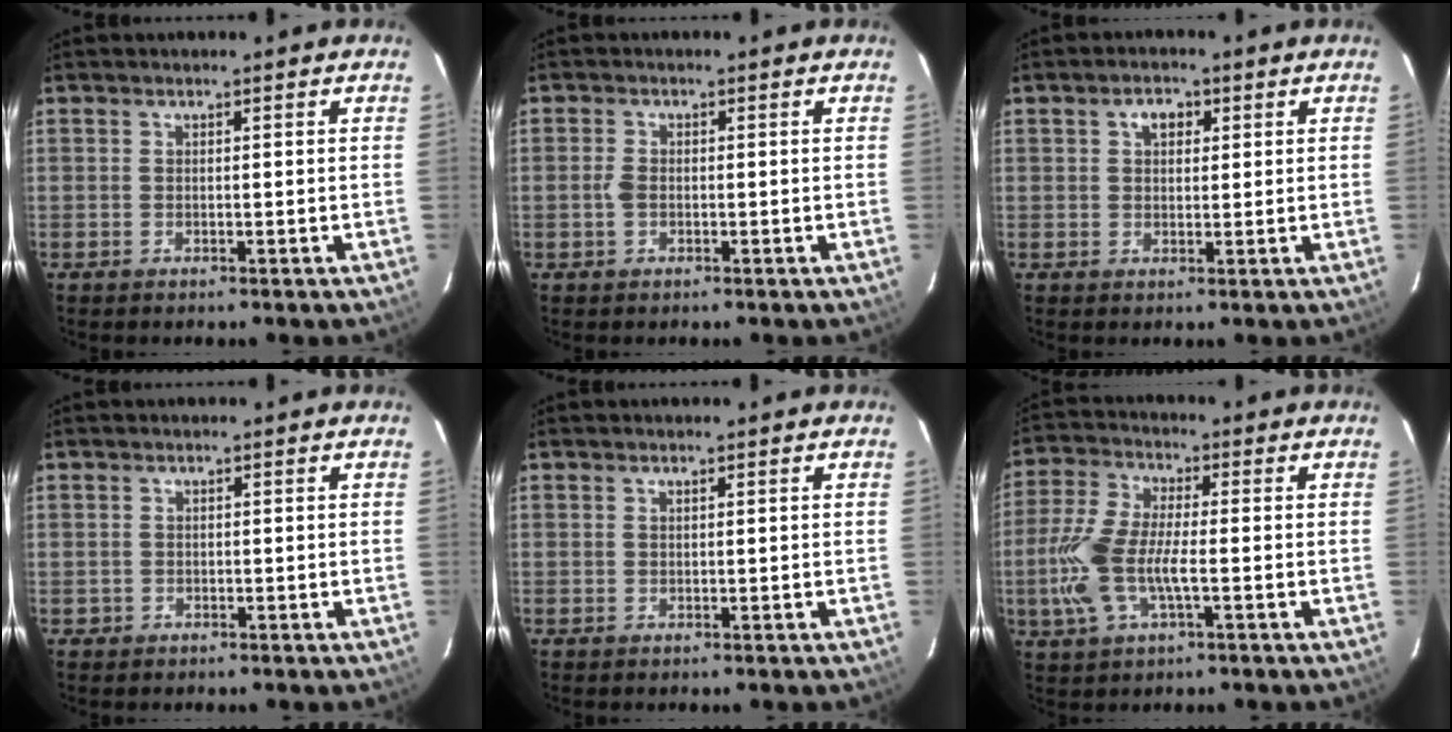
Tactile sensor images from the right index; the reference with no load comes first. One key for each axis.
{"total": 1.9, "fx": -0.4, "fy": 1.2, "fz": 1.4, "tx": -0.032, "ty": 0.003, "tz": -0.008}
{"total": 3.3, "fx": 1.2, "fy": 2.3, "fz": 2.0, "tx": -0.028, "ty": 0.012, "tz": 0.020}
{"total": 1.2, "fx": -0.3, "fy": 1.1, "fz": 0.0, "tx": -0.001, "ty": 0.004, "tz": -0.002}
{"total": 0.0}
{"total": 11.4, "fx": -2.5, "fy": 4.2, "fz": 10.3, "tx": -0.234, "ty": 0.001, "tz": -0.052}